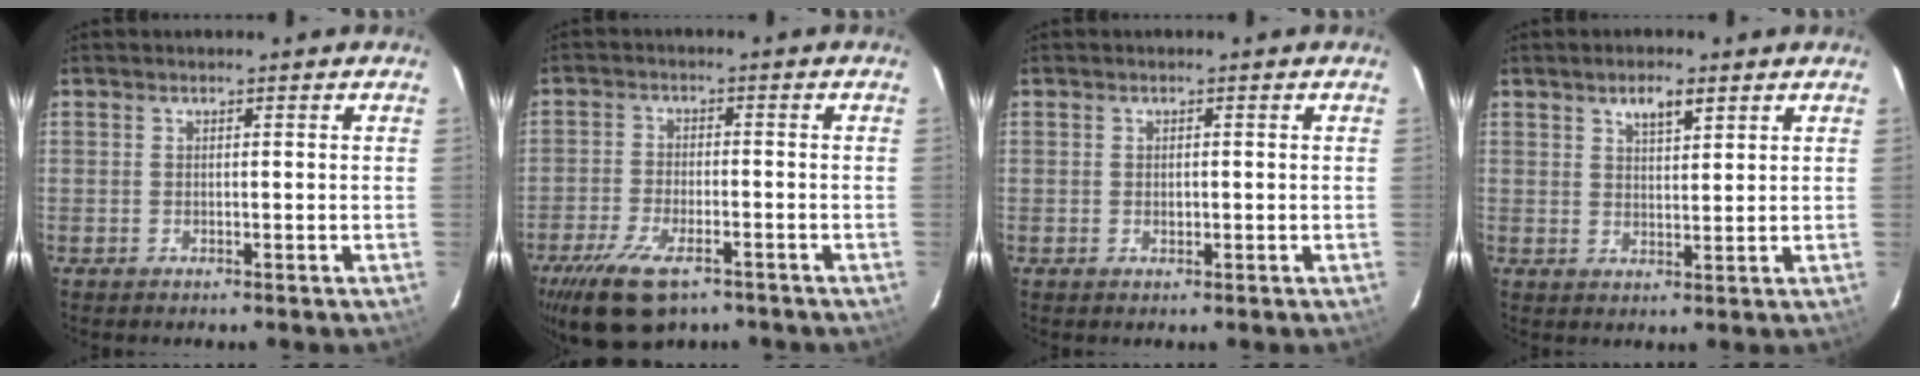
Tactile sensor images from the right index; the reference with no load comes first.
{"total": 12.0, "force": [-7.9, 5.0, 7.6], "torque": [-0.173, -0.026, -0.138]}
{"total": 1.0, "force": [0.0, 0.7, 0.6], "torque": [-0.011, 0.002, 0.001]}
{"total": 4.2, "force": [2.6, 1.5, 2.9], "torque": [-0.048, 0.006, 0.046]}